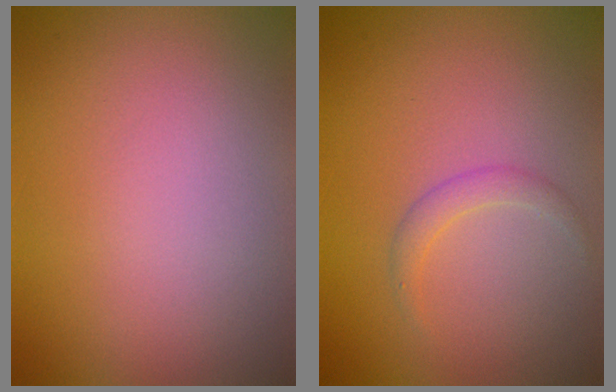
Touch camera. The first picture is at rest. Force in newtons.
{"total": 1.3, "press": 1.3, "slide": 0.1}